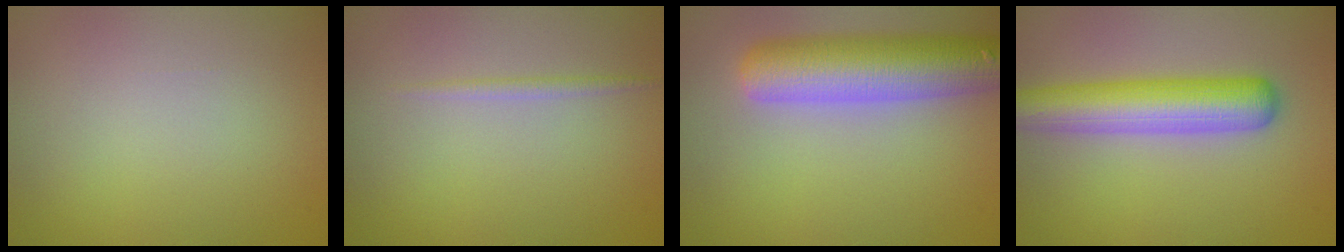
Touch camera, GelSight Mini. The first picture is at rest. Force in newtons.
{"total": 0.8, "press": 0.8, "slide": 0.0}
{"total": 8.5, "press": 8.5, "slide": 0.4}
{"total": 5.9, "press": 5.9, "slide": 0.2}